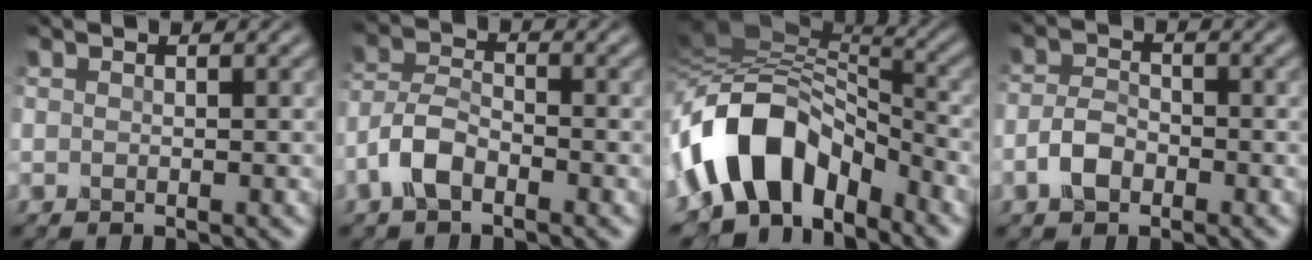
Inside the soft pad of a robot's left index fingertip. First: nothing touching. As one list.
[{"total": 3.2, "force": [-2.1, 1.3, 2.1], "torque": [-0.050, 0.012, -0.050]}, {"total": 10.2, "force": [-4.4, 6.1, 7.0], "torque": [-0.121, 0.024, -0.085]}, {"total": 2.3, "force": [-1.4, 1.2, 1.4], "torque": [-0.031, 0.012, -0.032]}]